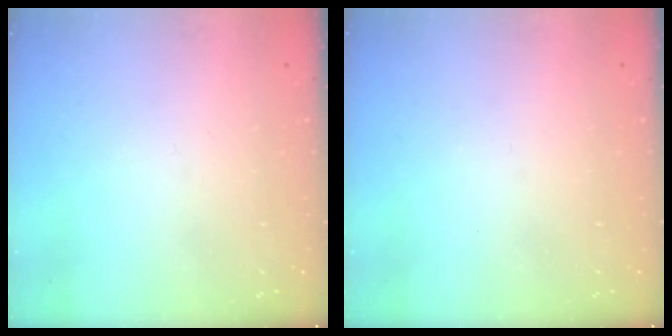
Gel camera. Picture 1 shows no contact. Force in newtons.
{"total": 0.0}